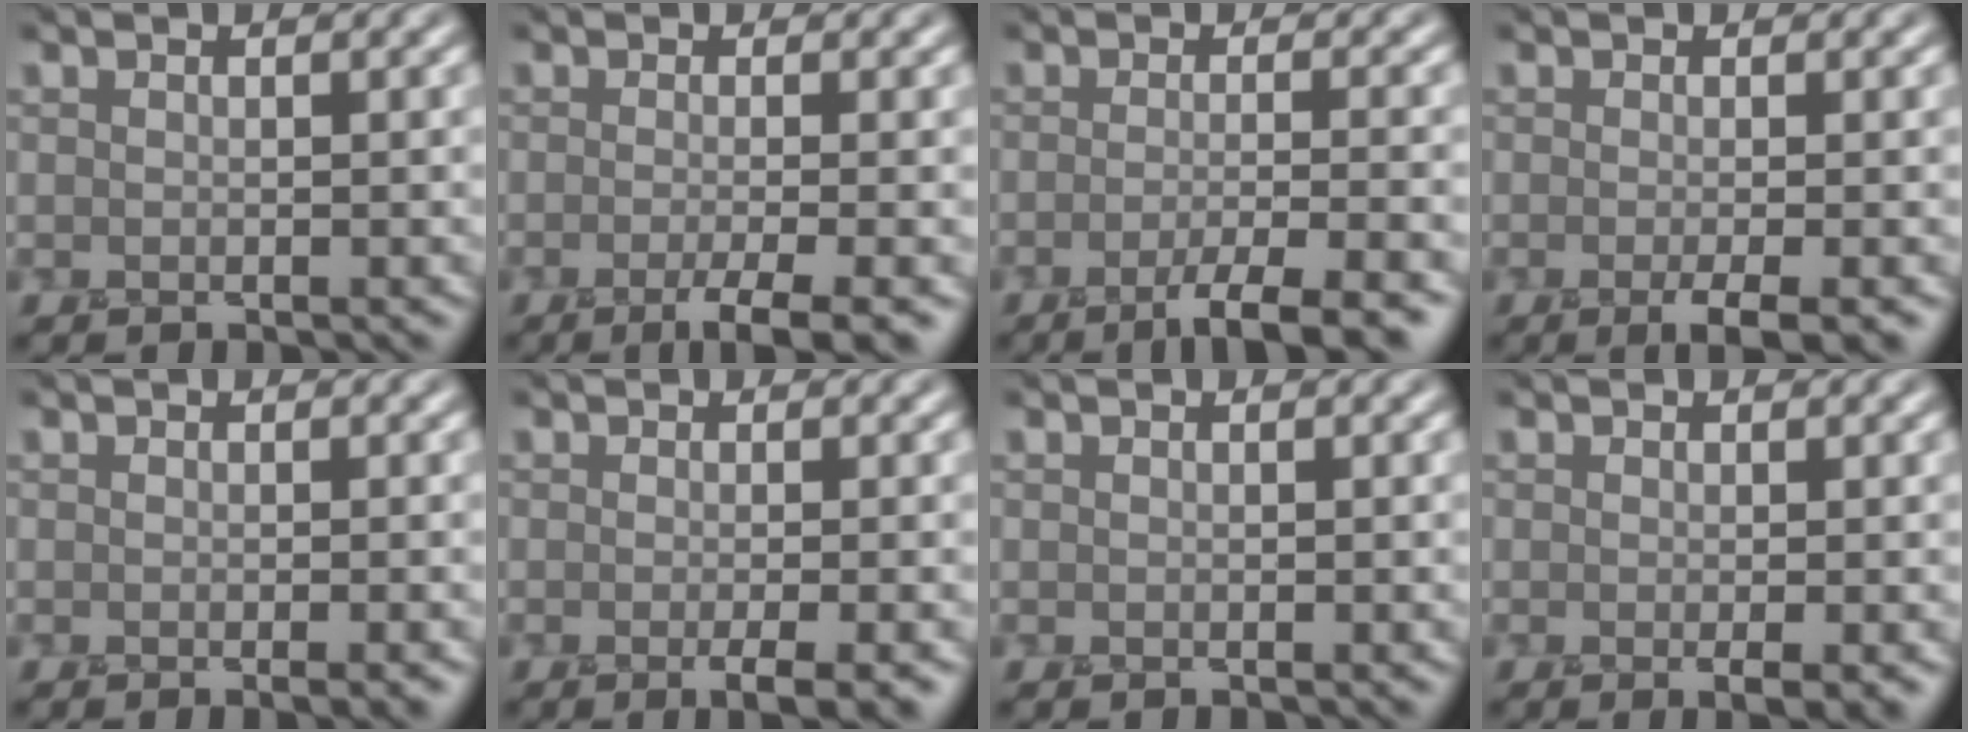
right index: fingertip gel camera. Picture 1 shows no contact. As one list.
[{"total": 4.2, "force": [-2.2, 0.7, 3.5], "torque": [-0.039, -0.016, -0.039]}, {"total": 4.8, "force": [-3.1, 0.8, 3.6], "torque": [-0.044, -0.012, -0.053]}, {"total": 3.2, "force": [-1.5, 0.6, 2.8], "torque": [-0.030, -0.016, -0.023]}, {"total": 1.7, "force": [-0.9, 0.4, 1.4], "torque": [-0.002, -0.010, -0.010]}, {"total": 2.9, "force": [-1.2, 0.6, 2.5], "torque": [-0.023, -0.013, -0.018]}, {"total": 0.0}, {"total": 1.8, "force": [-0.7, 0.3, 1.6], "torque": [-0.011, -0.008, -0.007]}]